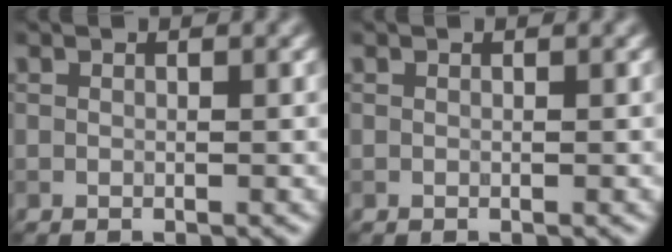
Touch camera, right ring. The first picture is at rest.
{"total": 0.0}